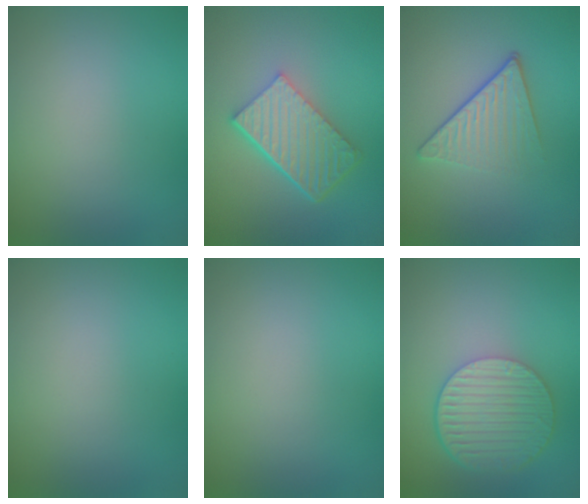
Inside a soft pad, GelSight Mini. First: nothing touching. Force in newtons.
{"total": 6.2, "press": 4.2, "slide": 4.6}
{"total": 4.1, "press": 2.8, "slide": 3.1}
{"total": 0.0}
{"total": 0.0}
{"total": 6.1, "press": 4.5, "slide": 4.1}